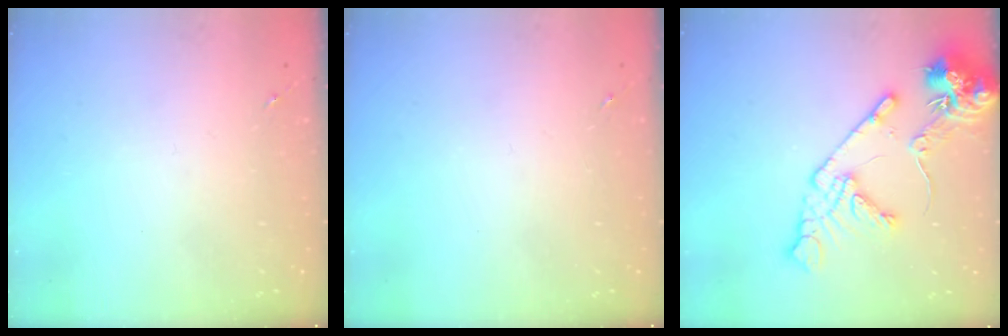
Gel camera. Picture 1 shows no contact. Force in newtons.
{"total": 0.0}
{"total": 15.4, "press": 15.2, "slide": 2.2}